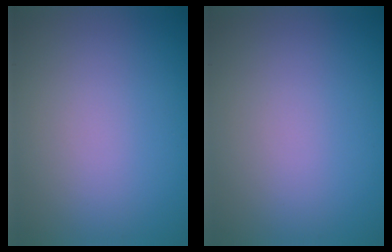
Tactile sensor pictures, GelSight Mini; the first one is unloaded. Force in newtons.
{"total": 0.0}